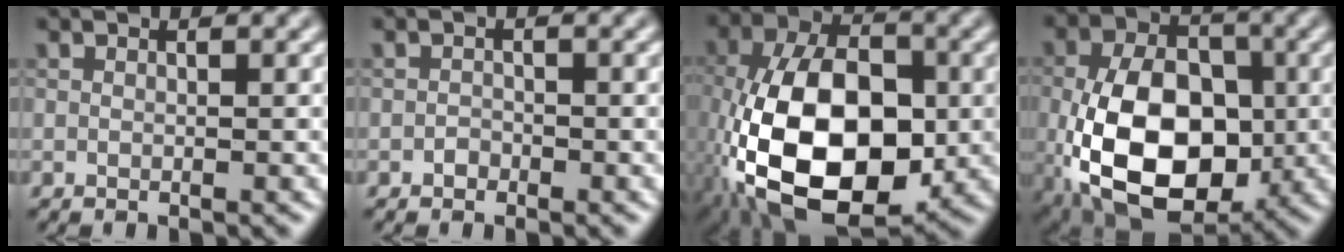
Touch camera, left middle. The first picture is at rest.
{"total": 0.7, "force": [-0.4, 0.5, 0.1], "torque": [0.001, -0.001, -0.008]}
{"total": 15.3, "force": [-3.8, 8.8, 11.9], "torque": [-0.224, -0.011, -0.074]}
{"total": 12.8, "force": [-2.9, 8.0, 9.7], "torque": [-0.180, -0.012, -0.054]}